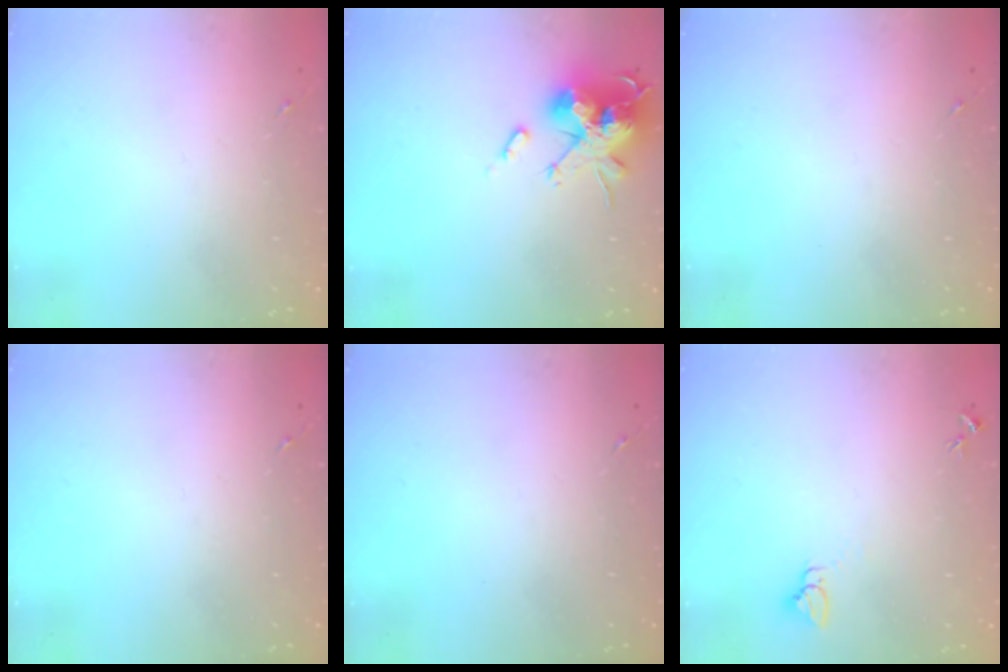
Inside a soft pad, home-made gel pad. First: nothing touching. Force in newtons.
{"total": 18.9, "press": 18.9, "slide": 0.2}
{"total": 0.0}
{"total": 0.0}
{"total": 0.0}
{"total": 2.7, "press": 2.7, "slide": 0.1}